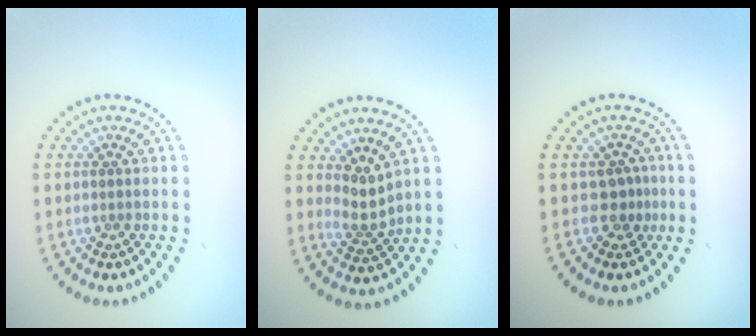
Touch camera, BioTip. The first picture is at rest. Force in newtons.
{"total": 2.2, "press": 1.4, "slide": 1.7}
{"total": 1.7, "press": 1.3, "slide": 1.1}